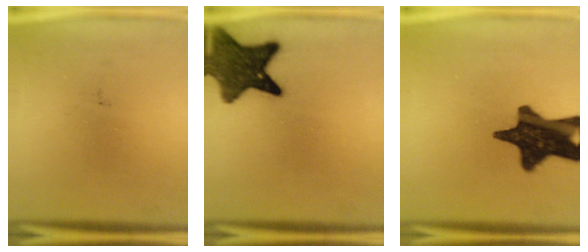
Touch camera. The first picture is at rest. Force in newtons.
{"total": 12.4}
{"total": 16.5}